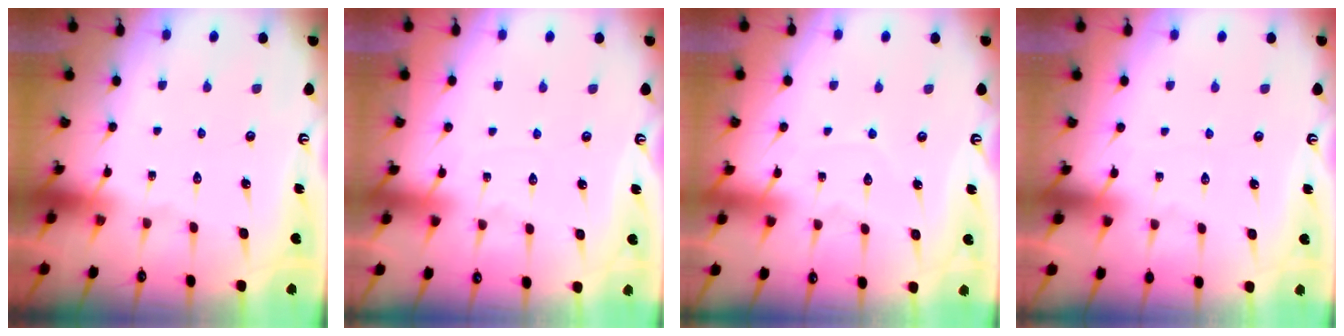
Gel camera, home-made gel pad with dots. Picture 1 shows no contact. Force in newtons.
{"total": 2.2, "press": 2.2, "slide": 0.3}
{"total": 2.4, "press": 2.4, "slide": 0.3}
{"total": 2.5, "press": 2.5, "slide": 0.4}